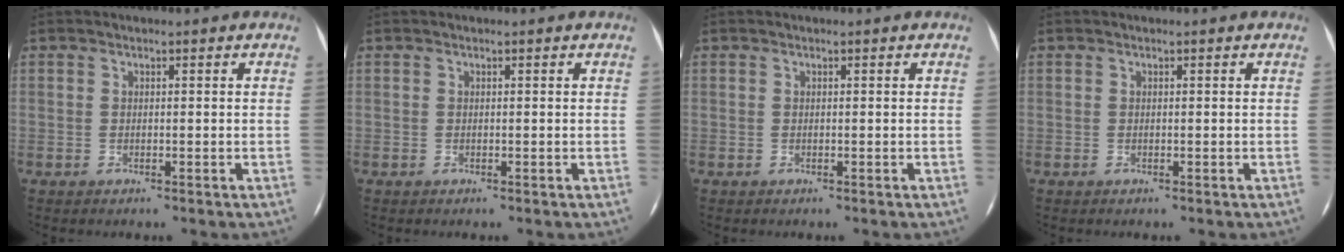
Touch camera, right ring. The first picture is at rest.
{"total": 0.0}
{"total": 0.0}
{"total": 0.0}